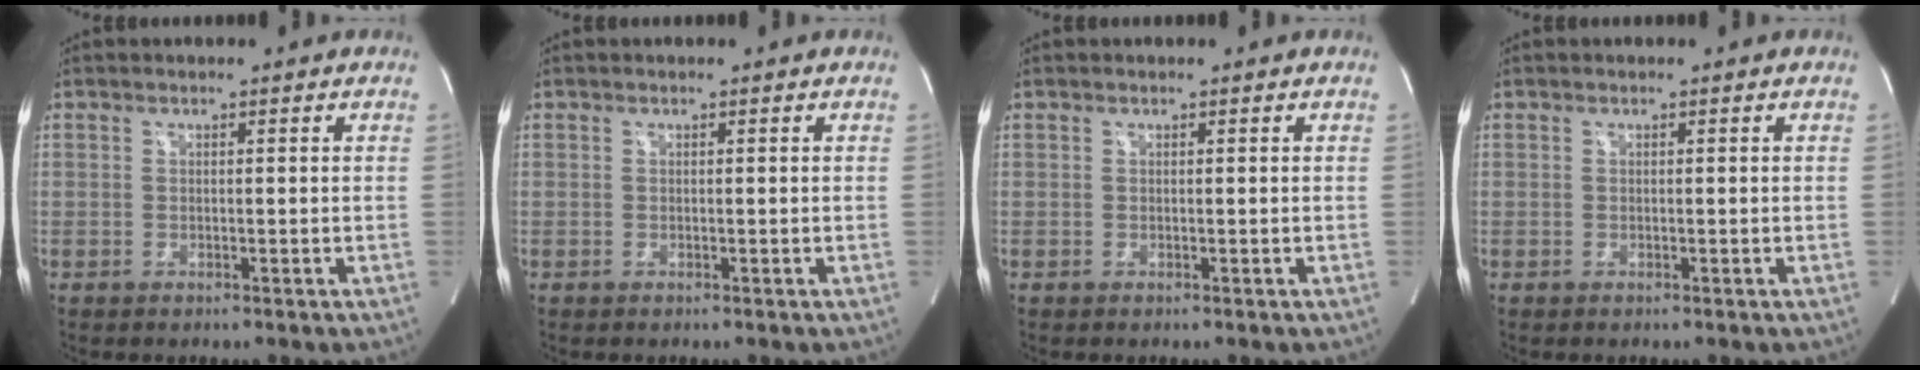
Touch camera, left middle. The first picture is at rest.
{"total": 0.0}
{"total": 1.0, "force": [0.0, -0.6, -0.8], "torque": [0.011, 0.005, 0.005]}
{"total": 0.0}